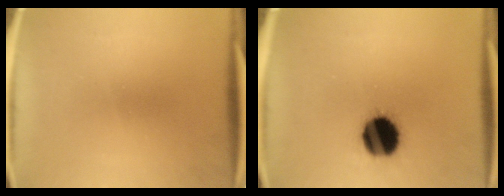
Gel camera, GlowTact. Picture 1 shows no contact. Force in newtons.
{"total": 15.0}